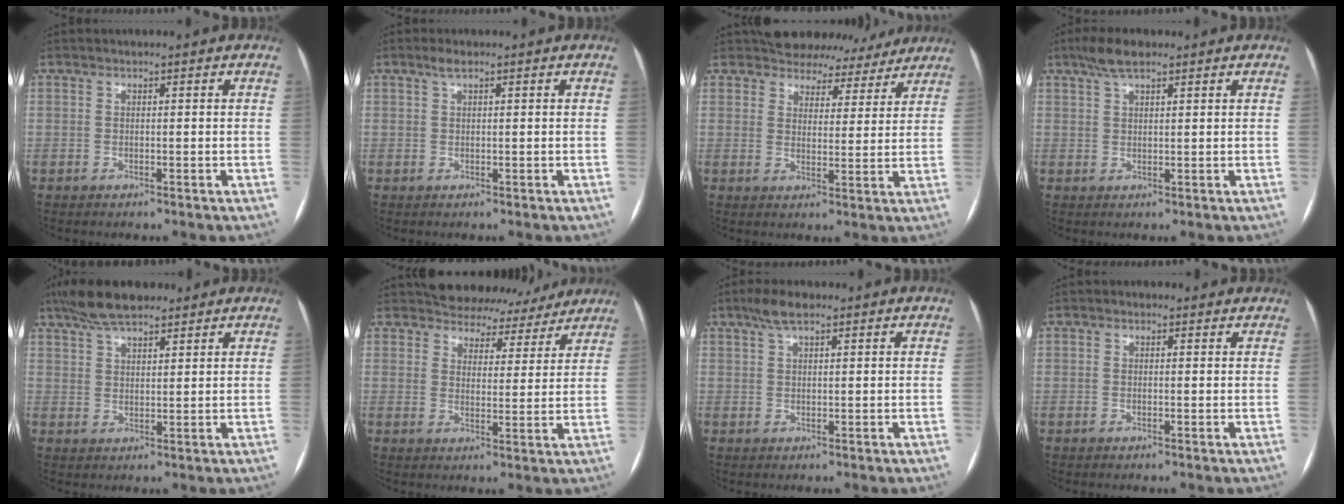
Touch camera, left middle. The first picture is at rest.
{"total": 1.3, "force": [0.9, 0.3, 0.9], "torque": [-0.020, 0.007, 0.018]}
{"total": 10.1, "force": [9.3, 4.0, 0.2], "torque": [0.022, 0.002, 0.103]}
{"total": 4.3, "force": [3.1, 1.2, 2.7], "torque": [-0.060, 0.014, 0.058]}
{"total": 8.8, "force": [6.9, 2.7, 4.8], "torque": [-0.088, 0.026, 0.122]}
{"total": 10.9, "force": [10.1, 4.0, 0.6], "torque": [0.014, 0.000, 0.117]}
{"total": 3.8, "force": [2.7, 1.1, 2.5], "torque": [-0.056, 0.013, 0.050]}
{"total": 1.5, "force": [1.1, 1.0, 0.3], "torque": [-0.004, 0.009, 0.009]}